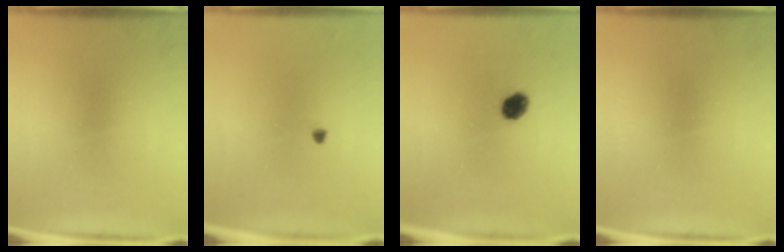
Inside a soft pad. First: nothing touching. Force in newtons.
{"total": 0.7}
{"total": 4.5}
{"total": 0.0}